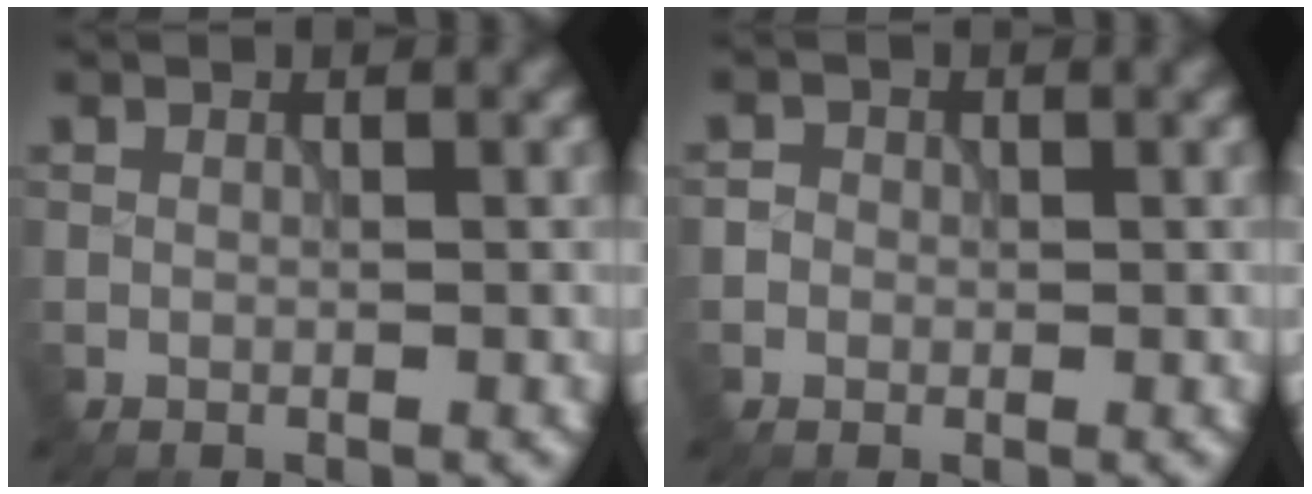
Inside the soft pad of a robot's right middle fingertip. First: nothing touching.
{"total": 1.6, "force": [0.1, 1.5, 0.4], "torque": [0.006, 0.002, -0.007]}